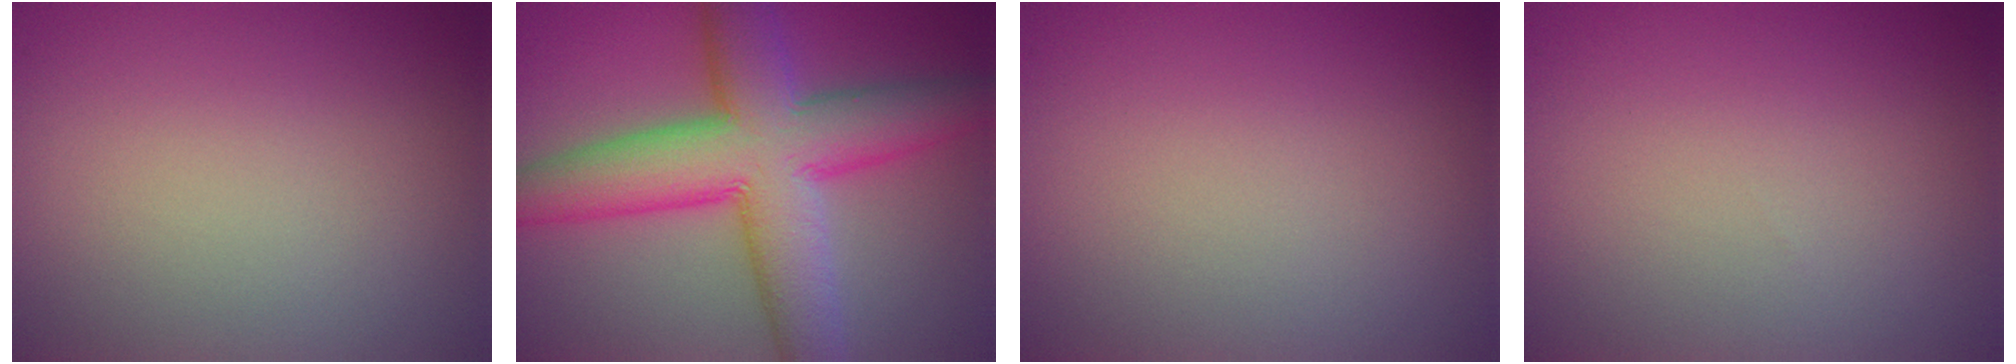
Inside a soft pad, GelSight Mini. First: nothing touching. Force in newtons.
{"total": 10.8, "press": 10.8, "slide": 0.3}
{"total": 0.0}
{"total": 0.0}